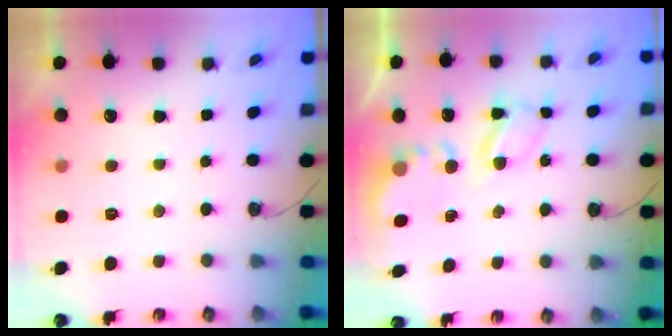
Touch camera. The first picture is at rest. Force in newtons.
{"total": 5.6, "press": 5.6, "slide": 0.3}